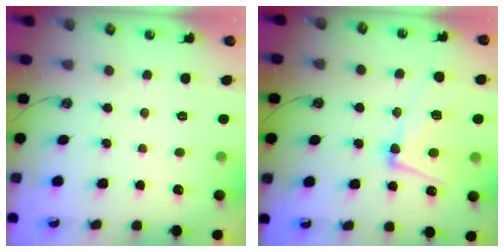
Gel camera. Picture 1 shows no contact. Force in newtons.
{"total": 10.2, "press": 10.1, "slide": 1.5}